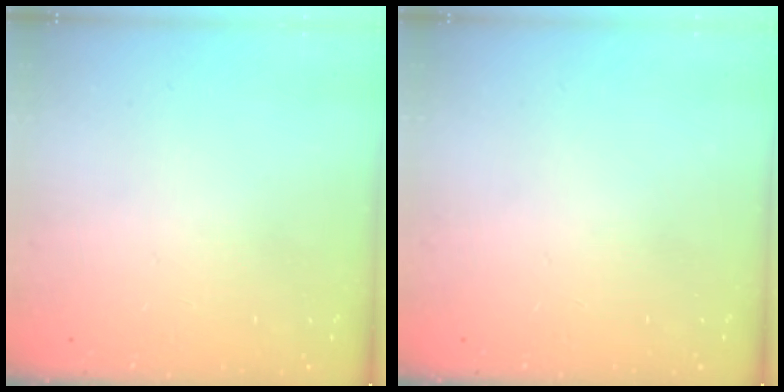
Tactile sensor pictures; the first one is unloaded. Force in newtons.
{"total": 0.0}